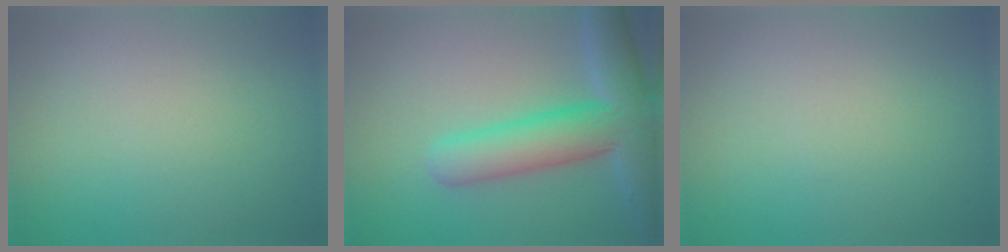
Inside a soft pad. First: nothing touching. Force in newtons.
{"total": 8.1, "press": 8.0, "slide": 0.7}
{"total": 0.0}